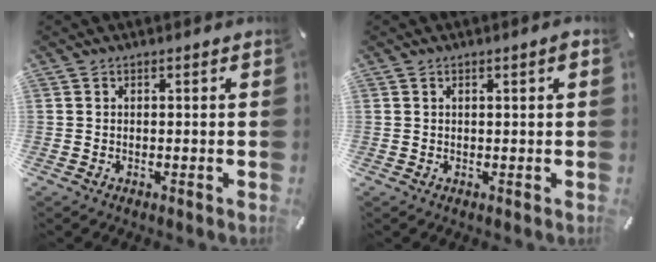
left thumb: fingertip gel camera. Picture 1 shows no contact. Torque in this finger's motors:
{"motor_torque": [-0.01, -0.25, 0.13, 0.17, 0.00]}